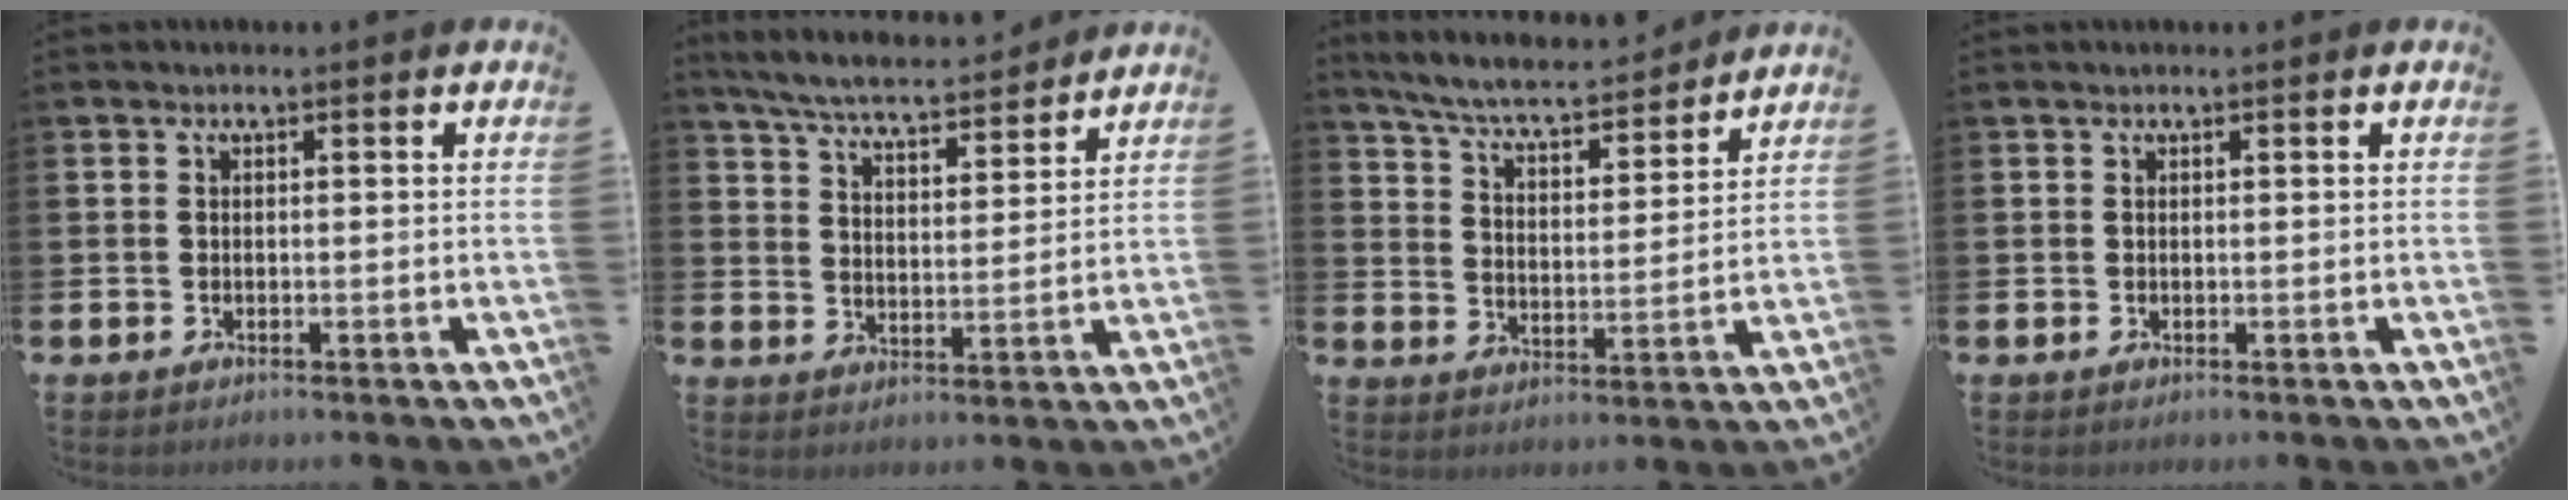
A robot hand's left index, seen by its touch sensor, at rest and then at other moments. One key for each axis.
{"total": 6.3, "fx": 6.0, "fy": 0.7, "fz": 1.7, "tx": -0.058, "ty": -0.039, "tz": 0.103}
{"total": 6.7, "fx": 6.3, "fy": 0.9, "fz": 2.2, "tx": -0.072, "ty": -0.046, "tz": 0.105}
{"total": 0.0}